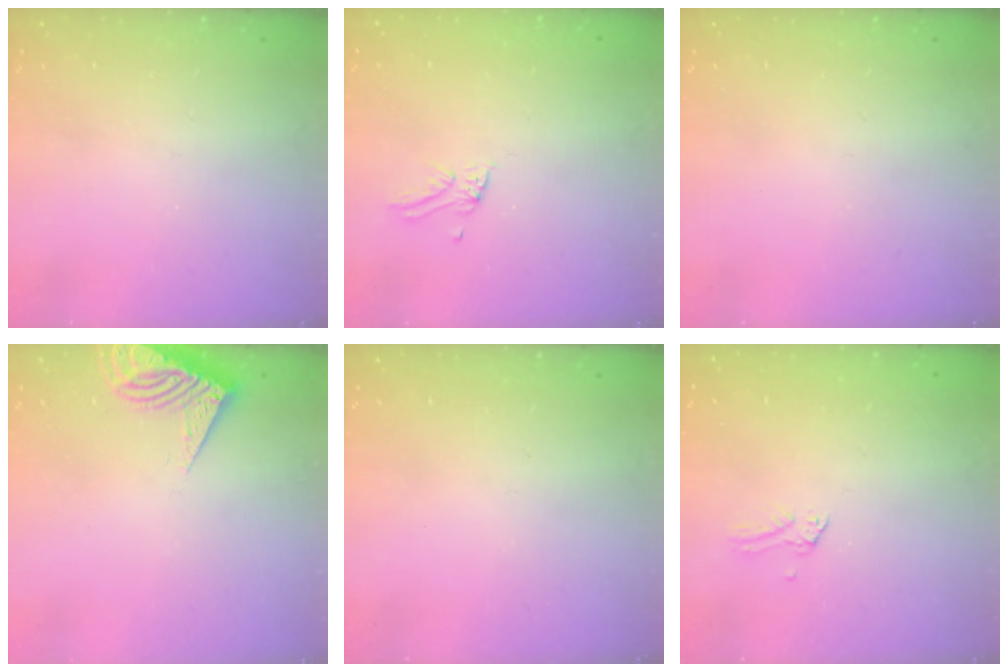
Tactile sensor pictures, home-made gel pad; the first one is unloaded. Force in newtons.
{"total": 2.0, "press": 2.0, "slide": 0.1}
{"total": 0.0}
{"total": 8.5, "press": 8.5, "slide": 0.5}
{"total": 0.0}
{"total": 0.0}